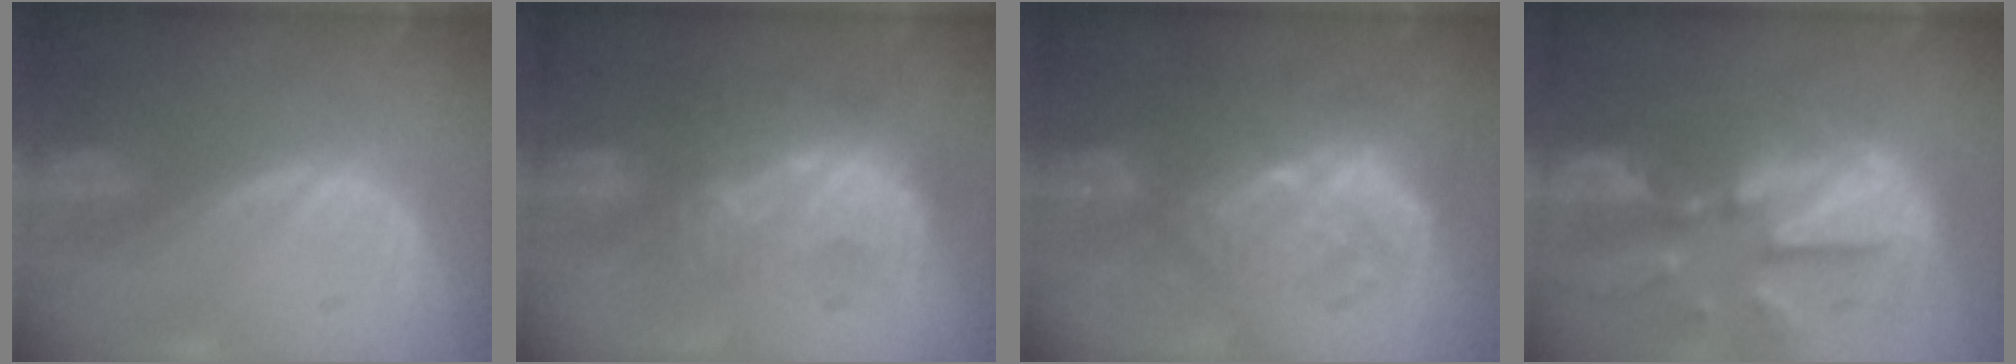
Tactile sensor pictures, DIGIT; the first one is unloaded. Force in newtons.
{"total": 9.9, "press": 8.5, "slide": 5.0}
{"total": 8.7, "press": 8.2, "slide": 2.9}
{"total": 12.1, "press": 10.5, "slide": 6.1}